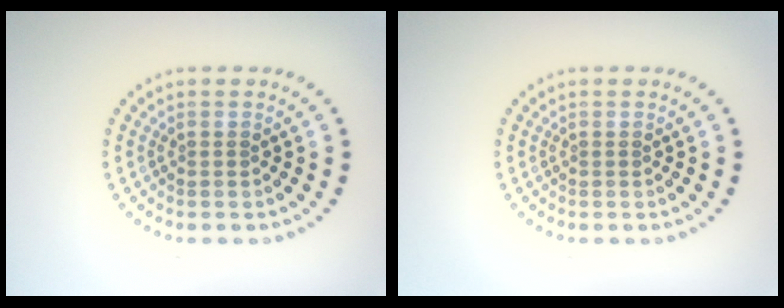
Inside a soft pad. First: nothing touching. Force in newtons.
{"total": 0.0}